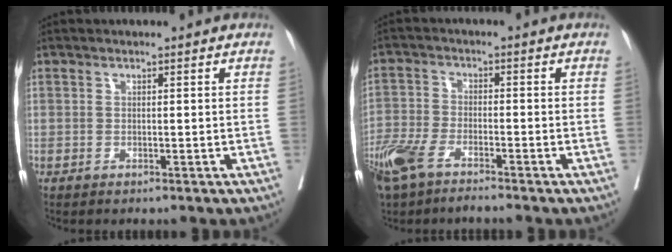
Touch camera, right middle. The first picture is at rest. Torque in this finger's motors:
{"motor_torque": [1.12, -1.02, 0.57, 0.21]}